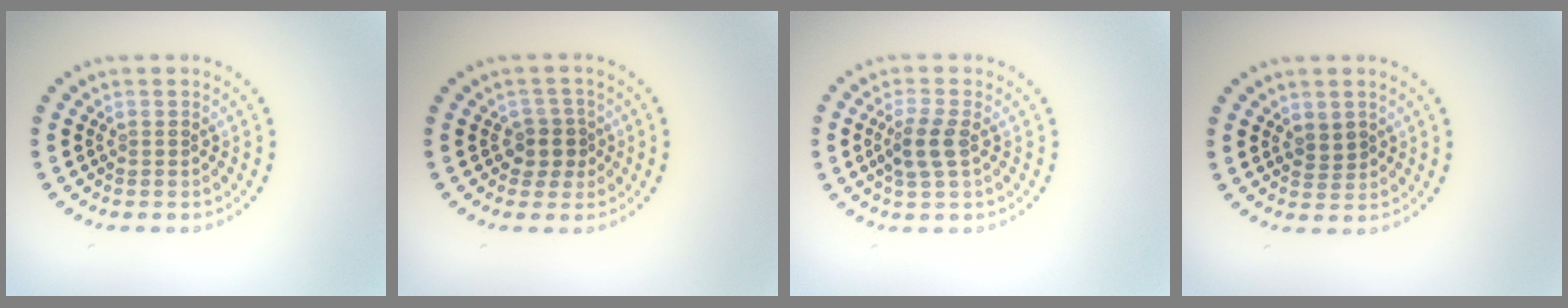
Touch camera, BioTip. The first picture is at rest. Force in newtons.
{"total": 2.2, "press": 1.9, "slide": 1.1}
{"total": 2.4, "press": 2.3, "slide": 0.8}
{"total": 1.1, "press": 0.9, "slide": 0.5}